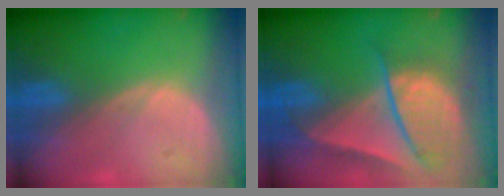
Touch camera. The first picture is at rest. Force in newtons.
{"total": 9.3, "press": 8.0, "slide": 4.7}